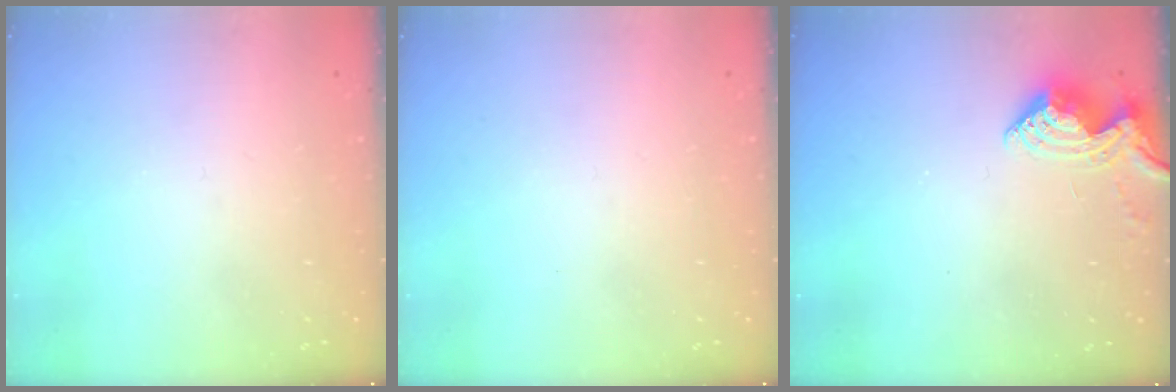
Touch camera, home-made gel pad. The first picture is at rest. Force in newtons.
{"total": 0.0}
{"total": 10.4, "press": 10.4, "slide": 0.2}